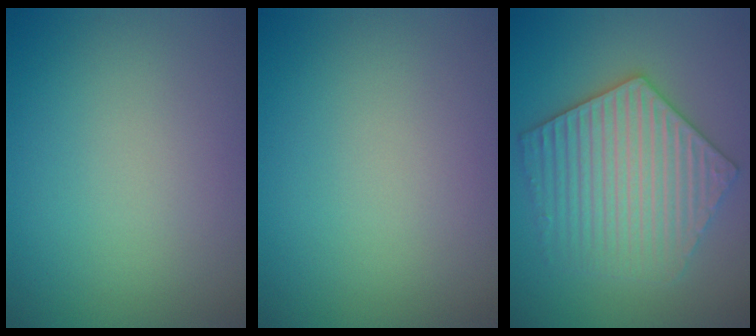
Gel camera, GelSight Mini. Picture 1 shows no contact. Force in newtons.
{"total": 0.0}
{"total": 6.1, "press": 6.1, "slide": 0.9}